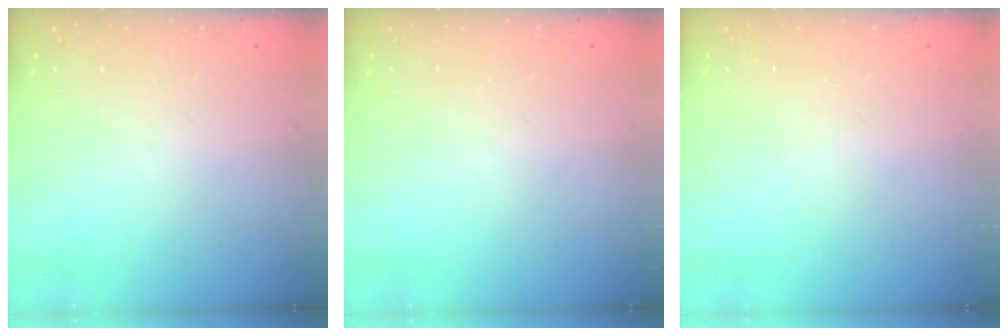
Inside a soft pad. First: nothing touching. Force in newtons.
{"total": 0.0}
{"total": 0.6, "press": 0.6, "slide": 0.2}